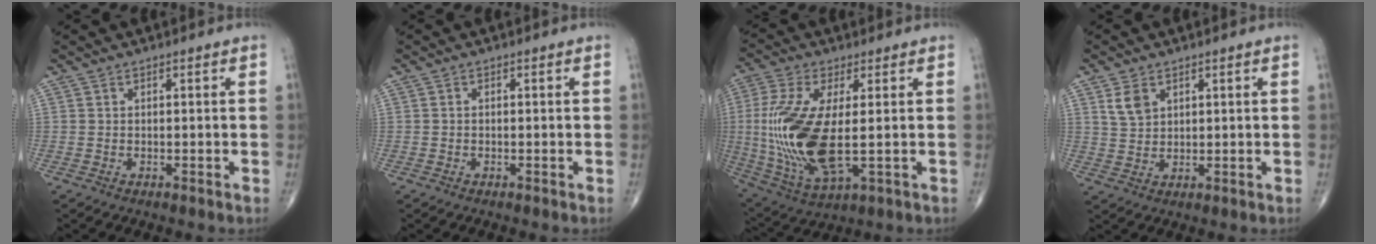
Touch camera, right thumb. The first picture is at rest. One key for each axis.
{"total": 0.0}
{"total": 18.3, "fx": -0.4, "fy": 7.0, "fz": 16.9, "tx": -0.391, "ty": -0.019, "tz": 0.001}
{"total": 4.1, "fx": 2.1, "fy": 2.8, "fz": 2.2, "tx": -0.035, "ty": -0.008, "tz": 0.047}